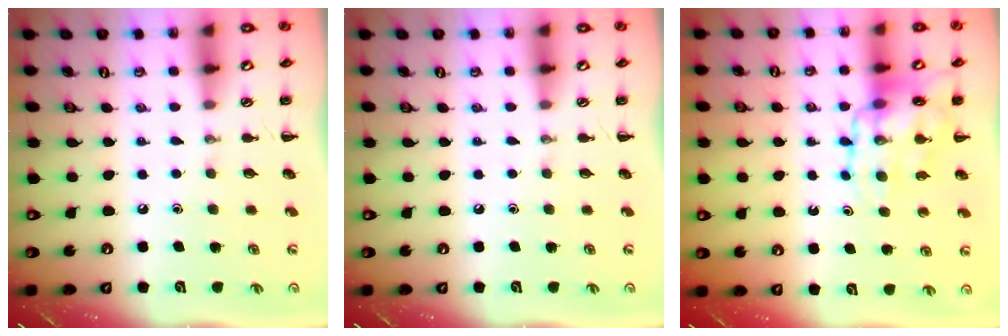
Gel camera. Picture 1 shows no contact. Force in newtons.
{"total": 0.0}
{"total": 12.7, "press": 12.5, "slide": 2.4}